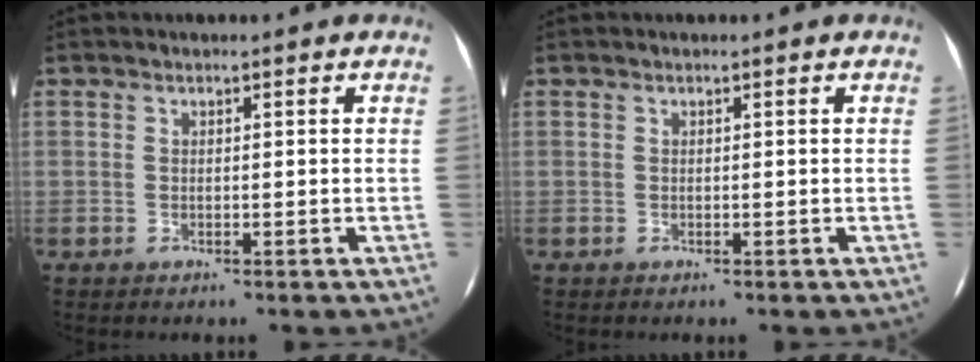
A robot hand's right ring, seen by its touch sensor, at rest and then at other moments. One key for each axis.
{"total": 0.0}